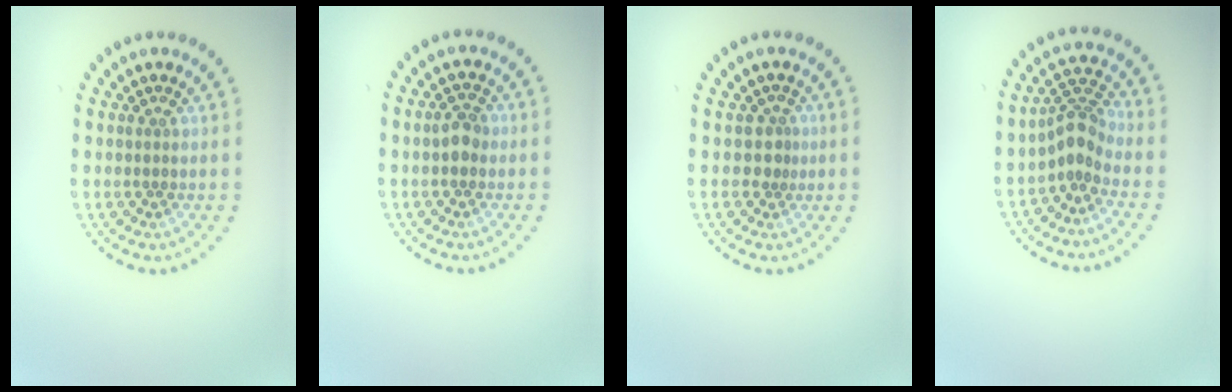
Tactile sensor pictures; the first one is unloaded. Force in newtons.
{"total": 1.9, "press": 1.9, "slide": 0.2}
{"total": 1.3, "press": 0.9, "slide": 0.9}
{"total": 2.8, "press": 2.1, "slide": 1.9}